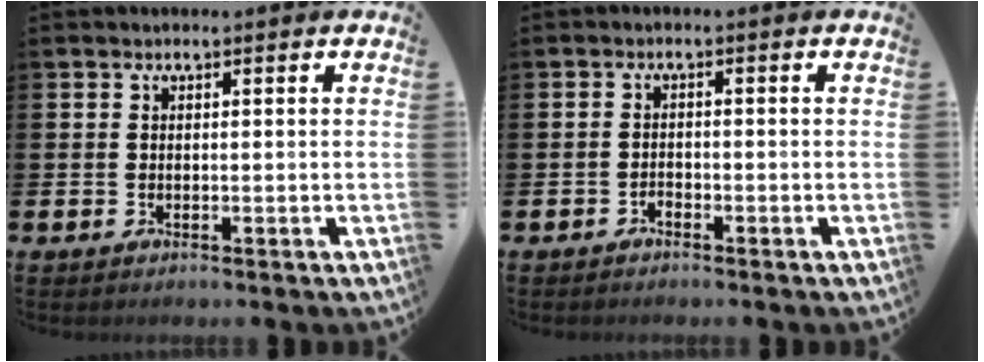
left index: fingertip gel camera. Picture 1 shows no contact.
{"total": 1.0, "force": [-0.9, 0.4, 0.2], "torque": [-0.012, 0.003, -0.018]}